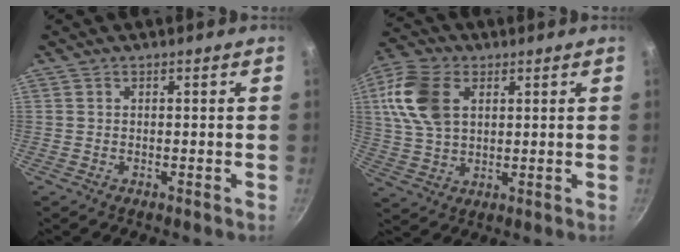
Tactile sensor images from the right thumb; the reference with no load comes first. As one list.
[{"total": 13.2, "force": [3.7, 8.6, 9.3], "torque": [-0.172, 0.003, 0.068]}]